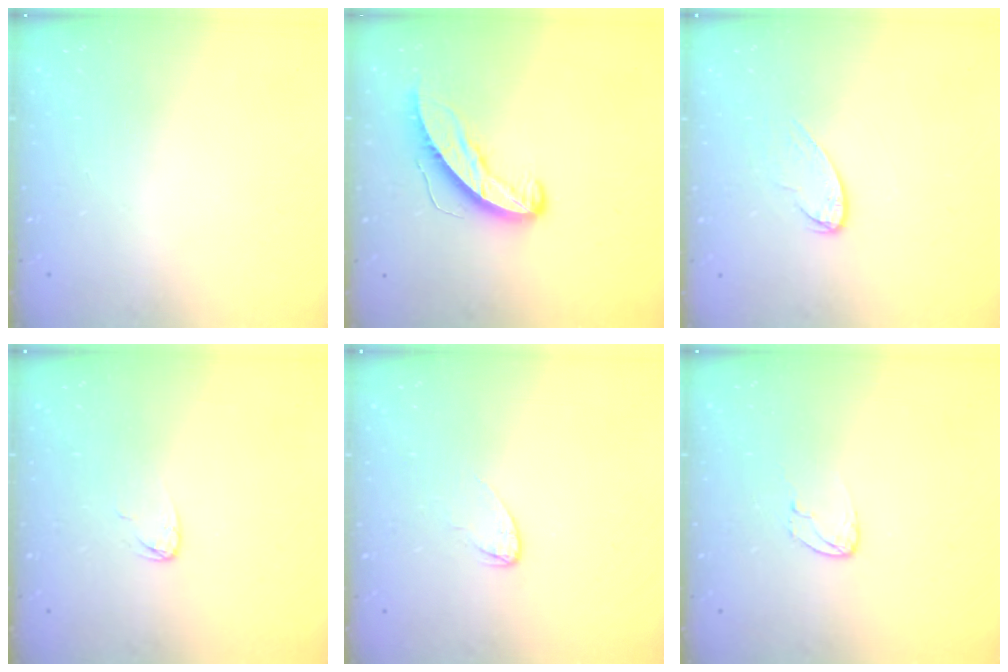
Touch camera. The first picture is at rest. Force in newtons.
{"total": 8.9, "press": 8.9, "slide": 0.6}
{"total": 7.1, "press": 7.0, "slide": 0.6}
{"total": 3.8, "press": 3.8, "slide": 0.2}
{"total": 2.6, "press": 2.6, "slide": 0.2}
{"total": 4.4, "press": 4.4, "slide": 0.3}